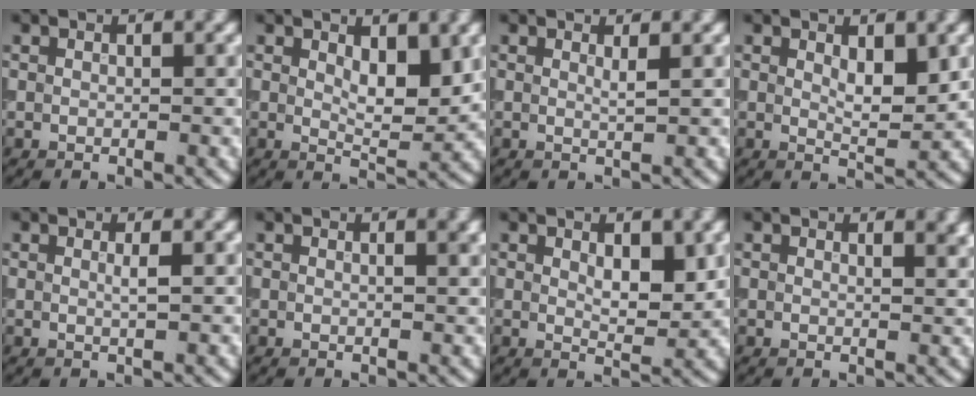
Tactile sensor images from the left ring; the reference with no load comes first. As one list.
[{"total": 3.5, "force": [1.2, 1.3, 3.0], "torque": [-0.050, -0.005, 0.021]}, {"total": 0.5, "force": [0.3, 0.1, 0.4], "torque": [-0.002, -0.003, 0.003]}, {"total": 2.6, "force": [0.9, 0.8, 2.3], "torque": [-0.037, -0.004, 0.016]}, {"total": 0.7, "force": [0.1, 0.1, 0.7], "torque": [-0.006, 0.001, -0.004]}, {"total": 0.9, "force": [0.4, 0.3, 0.8], "torque": [-0.004, 0.002, 0.001]}, {"total": 2.7, "force": [0.9, 1.1, 2.3], "torque": [-0.033, -0.004, 0.017]}, {"total": 1.7, "force": [1.3, 0.6, 0.8], "torque": [0.003, 0.002, 0.015]}]